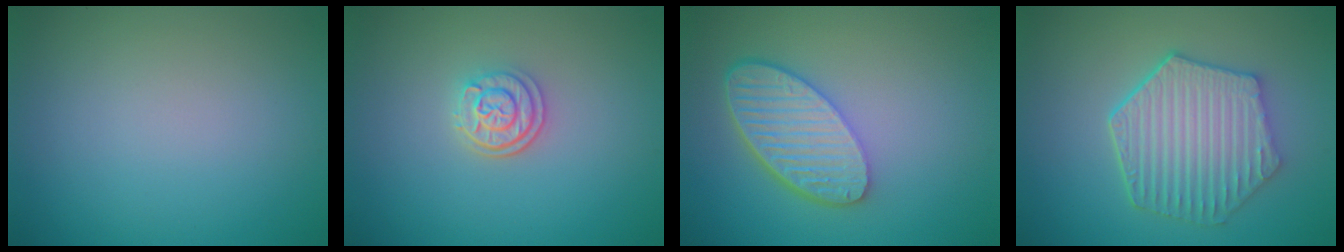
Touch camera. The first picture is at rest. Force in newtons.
{"total": 2.6, "press": 2.2, "slide": 1.3}
{"total": 6.1, "press": 4.7, "slide": 3.9}
{"total": 6.4, "press": 5.0, "slide": 4.0}